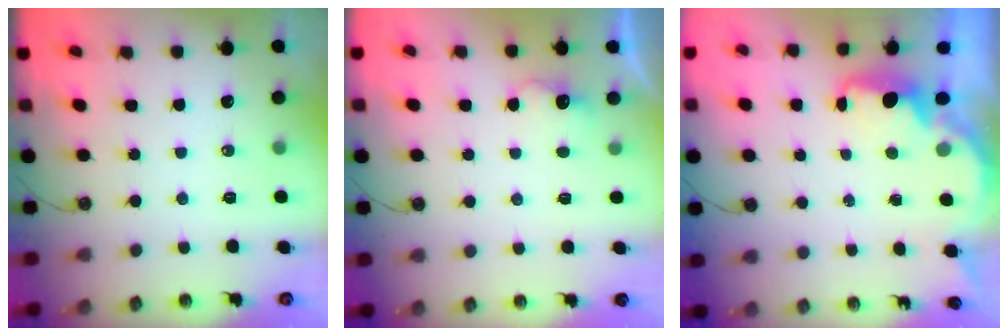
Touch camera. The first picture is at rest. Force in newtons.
{"total": 2.8, "press": 2.7, "slide": 0.8}
{"total": 2.1, "press": 2.1, "slide": 0.5}